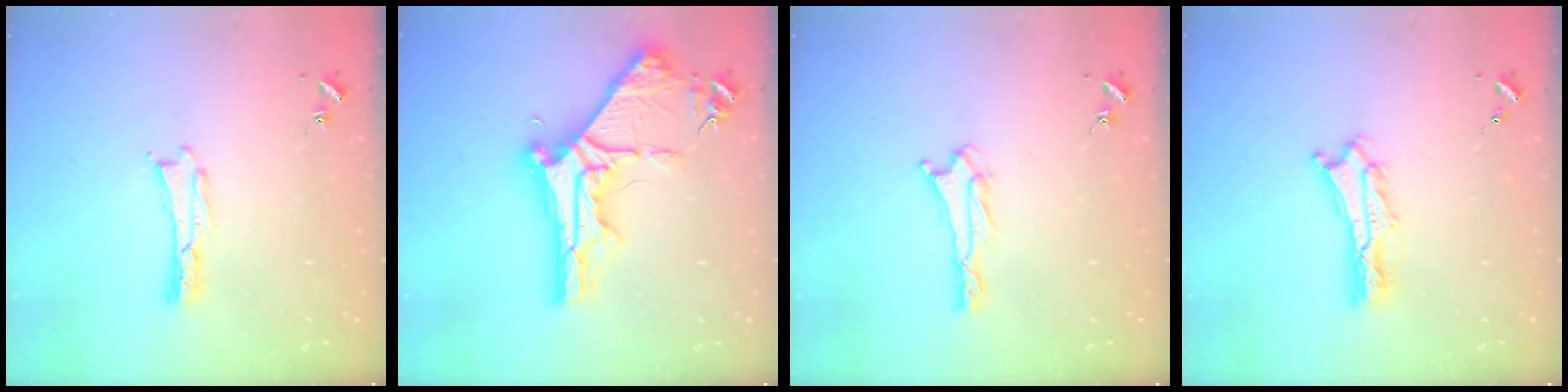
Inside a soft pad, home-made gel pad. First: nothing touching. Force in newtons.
{"total": 10.3, "press": 10.2, "slide": 1.2}
{"total": 0.7, "press": 0.7, "slide": 0.1}
{"total": 2.2, "press": 2.2, "slide": 0.3}